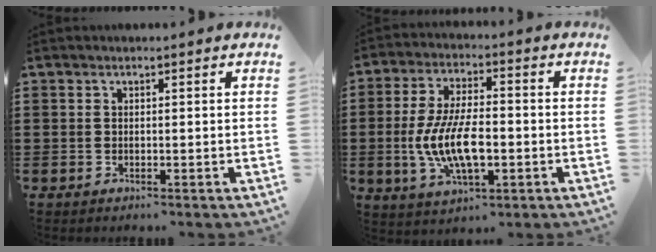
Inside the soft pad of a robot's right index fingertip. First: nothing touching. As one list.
[{"total": 10.4, "force": [-2.1, 4.5, 9.1], "torque": [-0.195, -0.004, -0.040]}]